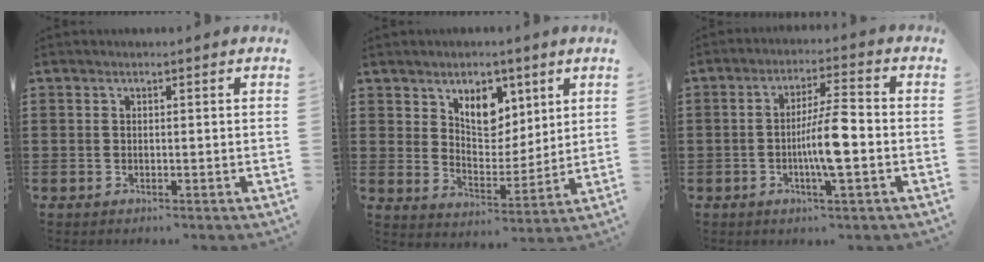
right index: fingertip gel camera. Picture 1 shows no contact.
{"total": 7.7, "force": [4.7, 4.9, 3.6], "torque": [-0.070, -0.010, 0.083]}
{"total": 7.2, "force": [-1.6, 0.8, 6.9], "torque": [-0.132, -0.005, -0.036]}